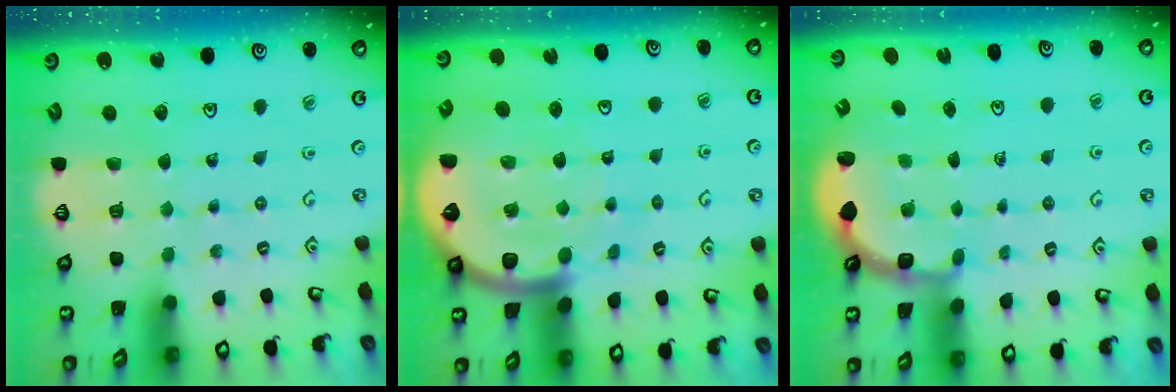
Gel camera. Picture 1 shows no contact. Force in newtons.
{"total": 10.0, "press": 9.9, "slide": 1.0}
{"total": 2.8, "press": 2.2, "slide": 1.7}